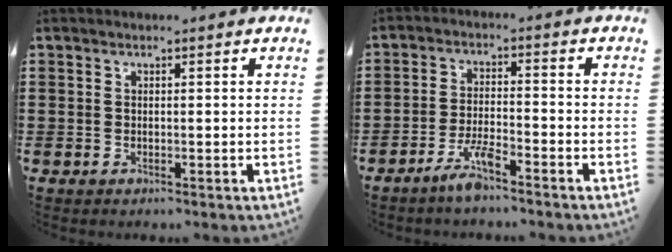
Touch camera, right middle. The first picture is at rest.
{"total": 4.9, "force": [-3.7, 0.6, 3.2], "torque": [-0.074, -0.002, -0.072]}